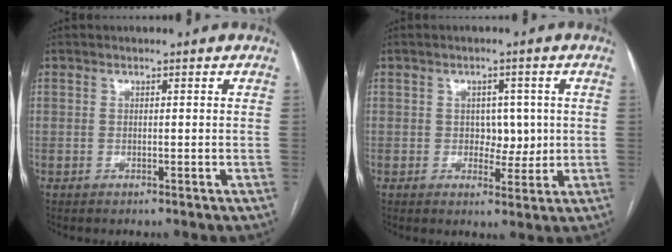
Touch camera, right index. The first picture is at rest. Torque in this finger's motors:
{"motor_torque": [-0.19, 0.13, -0.01, -0.01]}